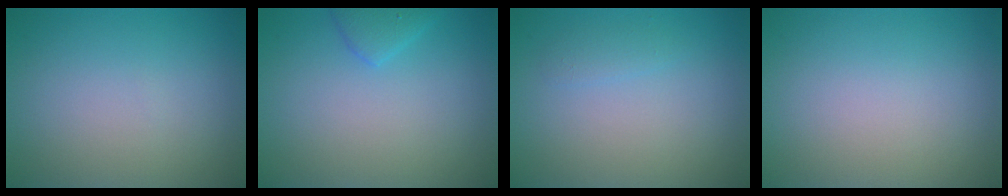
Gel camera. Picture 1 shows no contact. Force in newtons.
{"total": 1.6, "press": 1.6, "slide": 0.2}
{"total": 0.9, "press": 0.9, "slide": 0.0}
{"total": 0.0}